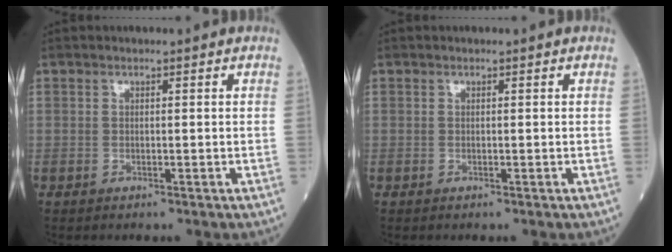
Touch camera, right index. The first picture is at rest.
{"total": 0.0}